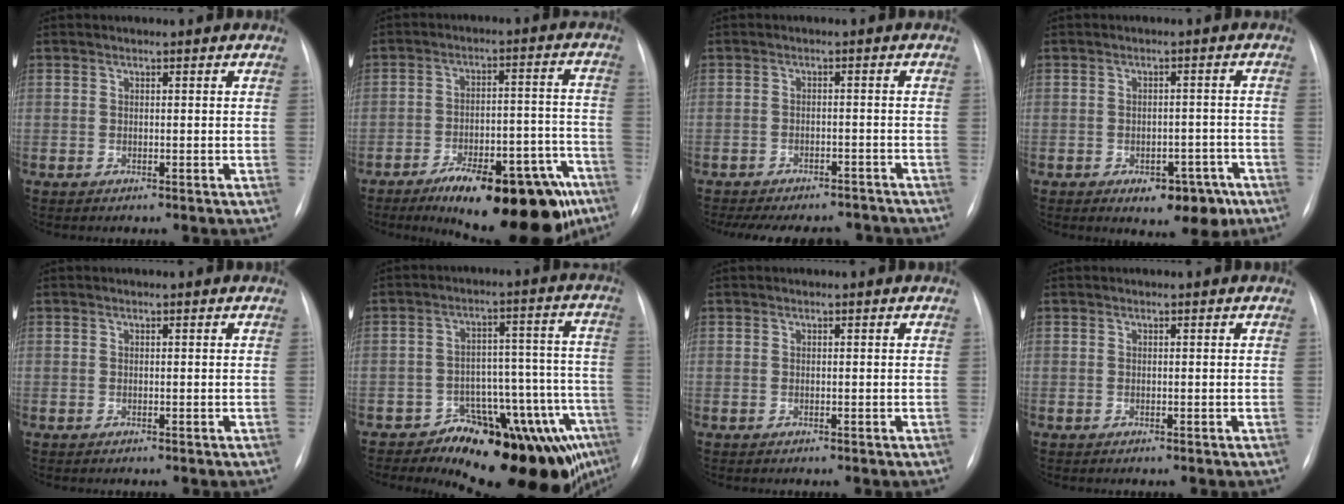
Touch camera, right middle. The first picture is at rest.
{"total": 20.9, "force": [-14.6, 6.4, 13.5], "torque": [-0.116, 0.041, -0.208]}
{"total": 14.6, "force": [-12.8, 4.9, 4.9], "torque": [-0.103, 0.004, -0.162]}
{"total": 6.8, "force": [-3.9, 3.5, 4.3], "torque": [-0.040, 0.015, -0.043]}
{"total": 0.0}
{"total": 16.6, "force": [-10.8, 4.5, 11.8], "torque": [-0.070, 0.057, -0.146]}
{"total": 0.0}
{"total": 0.0}